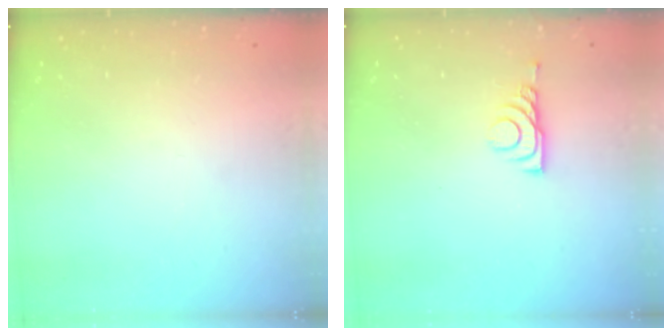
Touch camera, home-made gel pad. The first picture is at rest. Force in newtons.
{"total": 6.0, "press": 5.9, "slide": 0.8}